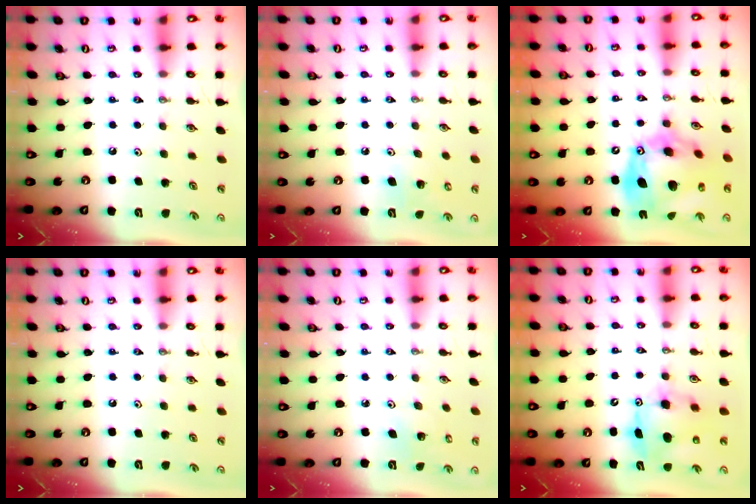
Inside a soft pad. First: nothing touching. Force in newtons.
{"total": 7.5, "press": 7.4, "slide": 1.0}
{"total": 22.8, "press": 22.7, "slide": 2.3}
{"total": 0.0}
{"total": 3.5, "press": 3.5, "slide": 0.2}
{"total": 8.5, "press": 8.5, "slide": 0.9}